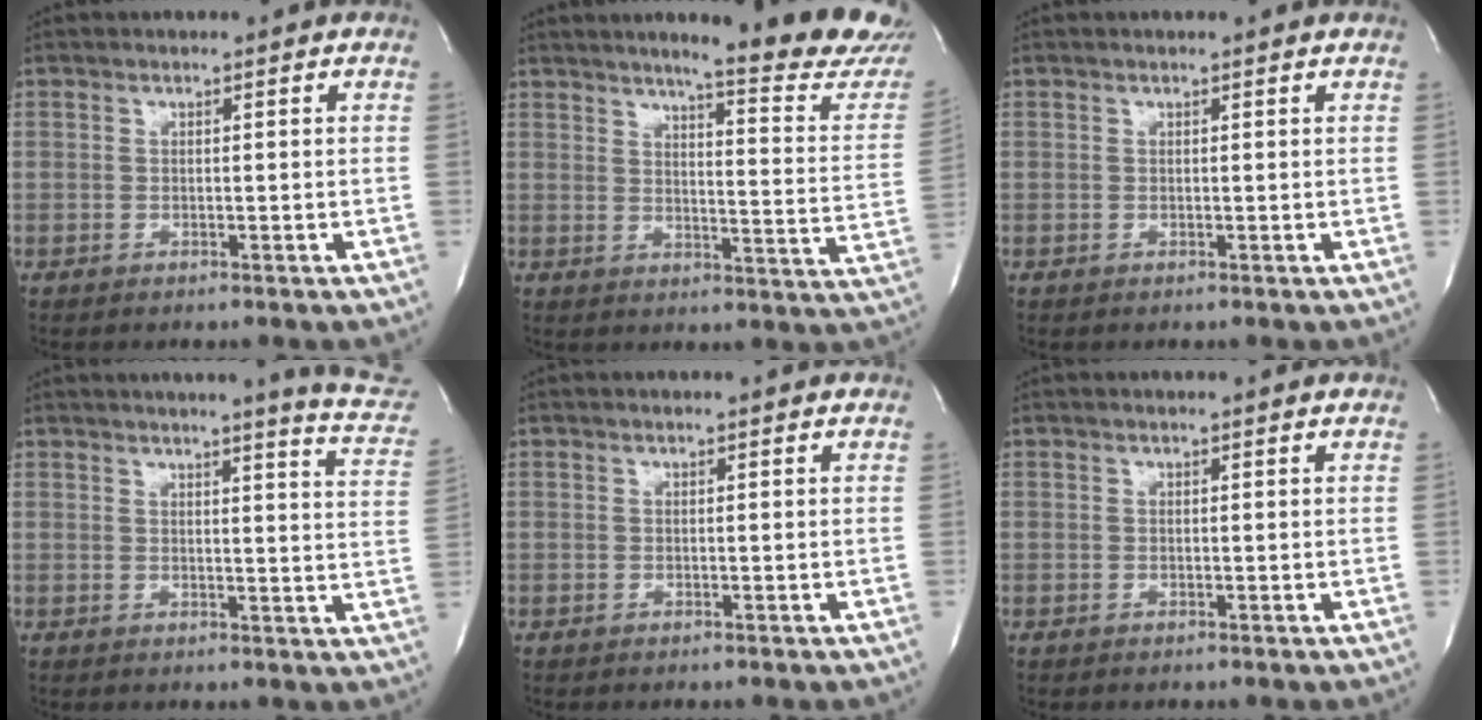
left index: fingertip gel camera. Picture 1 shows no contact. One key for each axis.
{"total": 18.5, "fx": 16.4, "fy": 0.1, "fz": 8.5, "tx": -0.107, "ty": -0.095, "tz": 0.187}
{"total": 0.7, "fx": 0.7, "fy": 0.0, "fz": 0.2, "tx": -0.008, "ty": 0.001, "tz": 0.004}
{"total": 11.4, "fx": 10.3, "fy": -0.7, "fz": 4.7, "tx": -0.050, "ty": -0.067, "tz": 0.092}
{"total": 0.8, "fx": 0.8, "fy": 0.0, "fz": 0.2, "tx": -0.011, "ty": 0.001, "tz": 0.005}
{"total": 1.4, "fx": 1.3, "fy": 0.0, "fz": 0.4, "tx": -0.012, "ty": 0.003, "tz": 0.009}